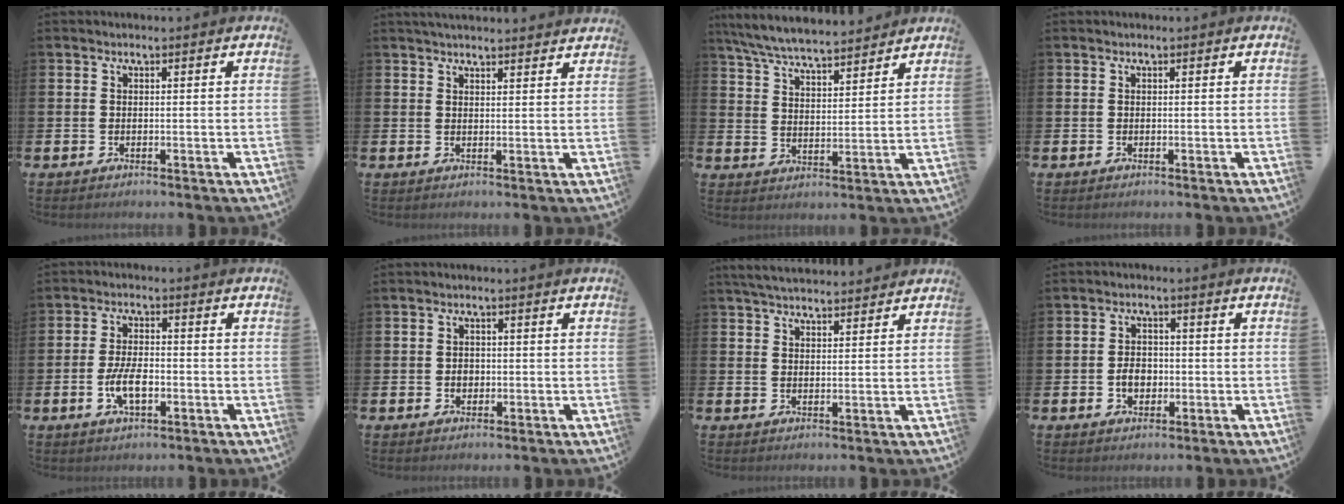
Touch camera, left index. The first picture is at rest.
{"total": 2.9, "force": [2.9, 0.1, 0.3], "torque": [-0.005, -0.014, 0.051]}
{"total": 6.8, "force": [6.6, 0.7, 1.6], "torque": [-0.058, -0.038, 0.117]}
{"total": 0.0}
{"total": 5.0, "force": [-1.3, 2.3, 4.3], "torque": [-0.073, 0.002, -0.024]}
{"total": 1.6, "force": [-0.1, 1.4, 0.8], "torque": [-0.002, 0.001, -0.007]}
{"total": 4.2, "force": [4.1, 0.7, 0.8], "torque": [-0.022, -0.016, 0.076]}
{"total": 3.3, "force": [-0.7, 2.5, 2.0], "torque": [-0.017, -0.004, -0.022]}